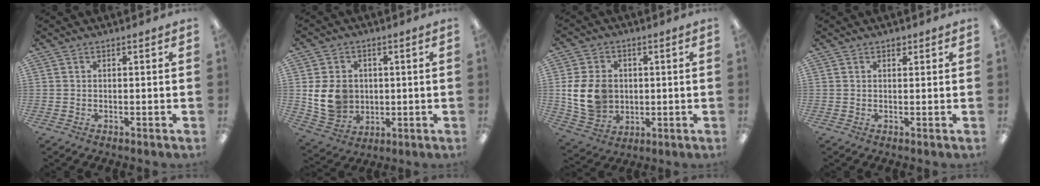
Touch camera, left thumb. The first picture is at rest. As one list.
[{"total": 10.4, "force": [0.6, 8.9, 5.3], "torque": [-0.118, 0.005, 0.017]}, {"total": 11.8, "force": [0.6, 9.6, 6.9], "torque": [-0.147, 0.010, 0.013]}, {"total": 1.3, "force": [0.9, 0.8, 0.5], "torque": [0.006, -0.005, 0.013]}]